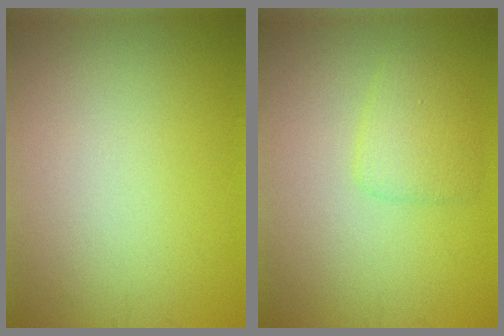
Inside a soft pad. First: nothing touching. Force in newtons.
{"total": 2.2, "press": 2.2, "slide": 0.1}